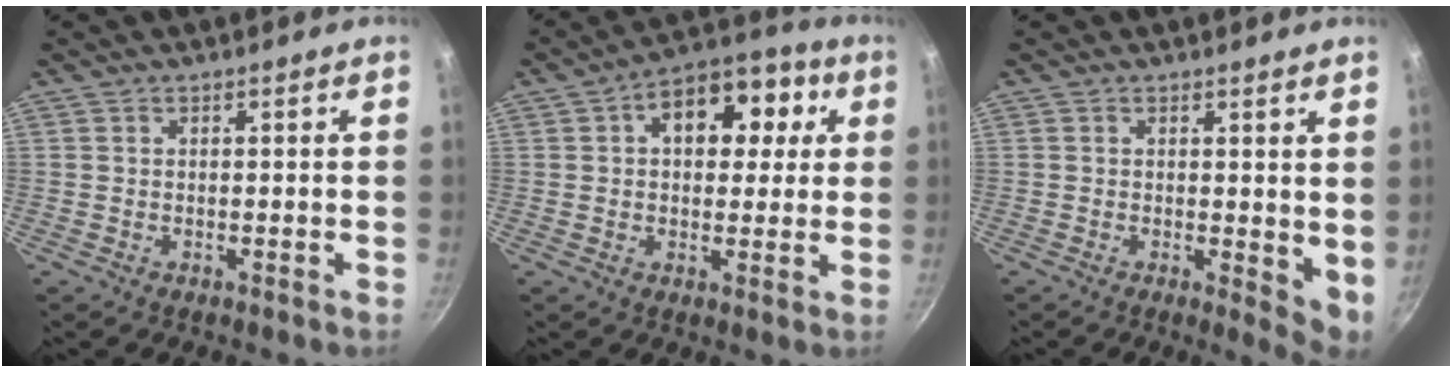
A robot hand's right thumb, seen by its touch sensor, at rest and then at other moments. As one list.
[{"total": 13.6, "force": [3.8, 8.5, 10.0], "torque": [-0.098, 0.021, 0.047]}, {"total": 4.8, "force": [0.7, 1.9, 4.3], "torque": [-0.052, -0.014, 0.012]}]